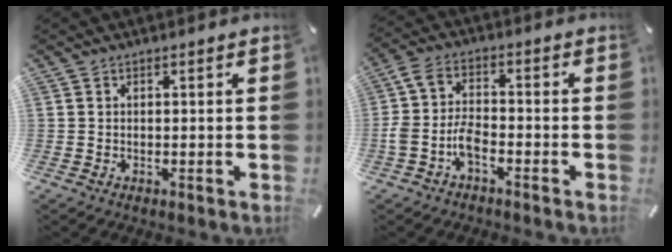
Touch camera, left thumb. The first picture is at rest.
{"total": 7.0, "force": [-3.2, 3.6, 5.1], "torque": [-0.115, 0.007, -0.063]}